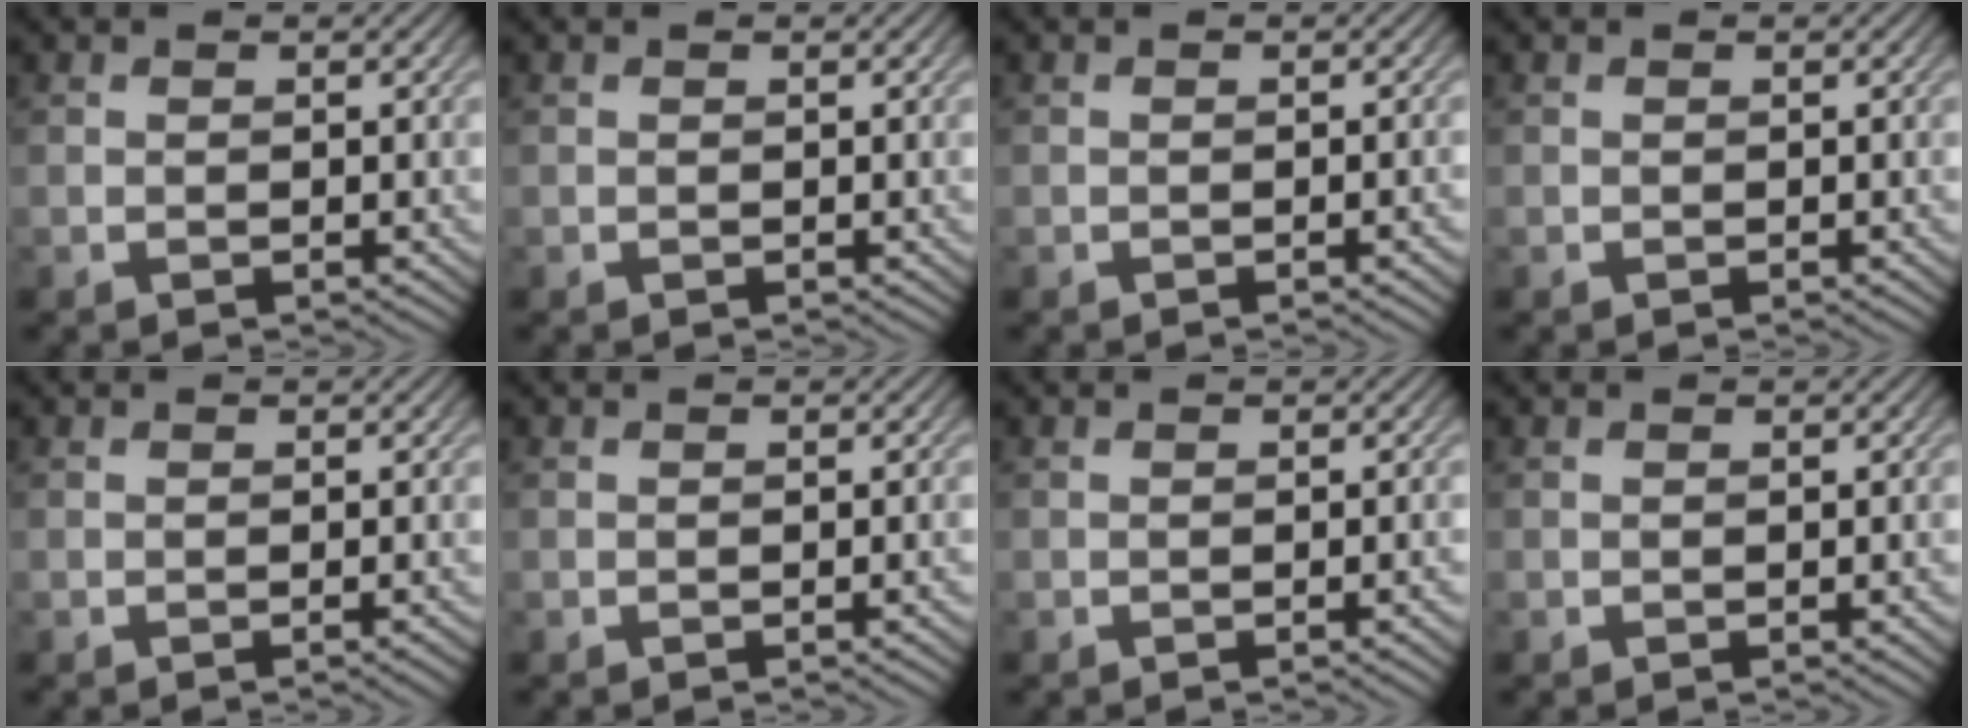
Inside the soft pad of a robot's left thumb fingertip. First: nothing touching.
{"total": 0.0}
{"total": 1.3, "force": [-0.5, 0.2, 1.1], "torque": [-0.013, 0.004, -0.010]}
{"total": 0.0}
{"total": 1.2, "force": [-0.5, 0.2, 1.0], "torque": [-0.011, 0.003, -0.011]}
{"total": 0.9, "force": [-0.4, 0.1, 0.9], "torque": [-0.010, 0.003, -0.009]}
{"total": 1.6, "force": [-0.6, 0.3, 1.4], "torque": [-0.016, 0.005, -0.012]}
{"total": 0.9, "force": [-0.3, 0.1, 0.9], "torque": [-0.012, 0.001, -0.005]}